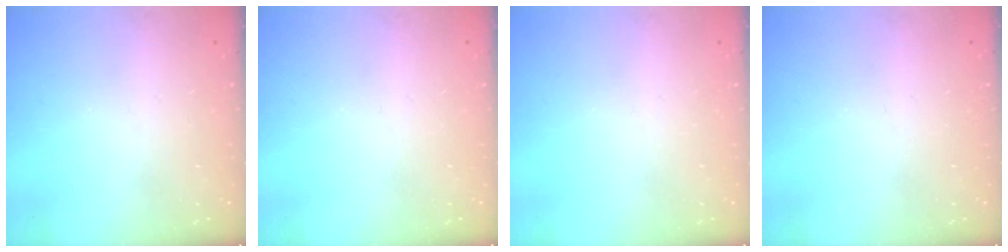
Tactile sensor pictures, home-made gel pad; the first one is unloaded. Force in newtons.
{"total": 0.0}
{"total": 0.0}
{"total": 0.0}